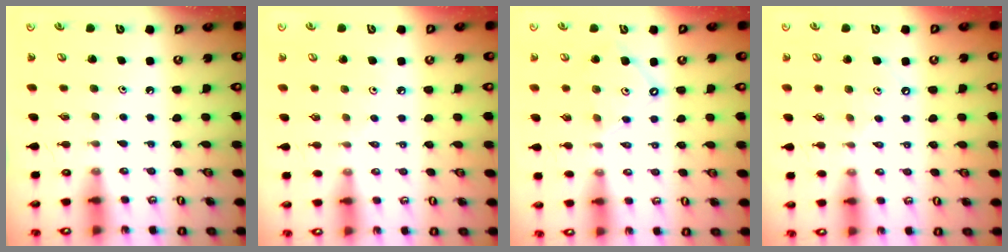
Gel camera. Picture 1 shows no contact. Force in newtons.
{"total": 1.8, "press": 1.8, "slide": 0.2}
{"total": 7.9, "press": 7.9, "slide": 0.7}
{"total": 2.8, "press": 2.8, "slide": 0.4}